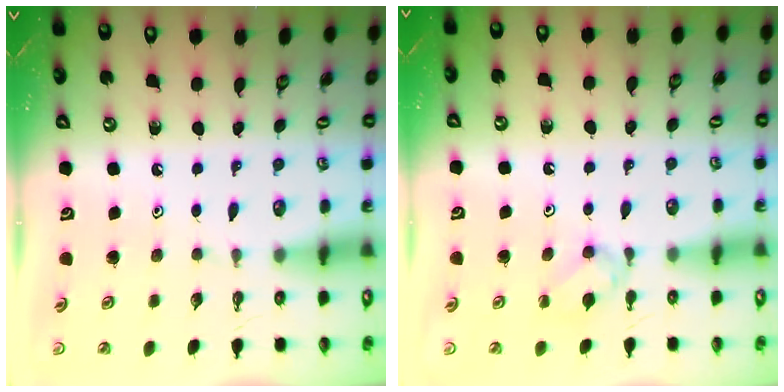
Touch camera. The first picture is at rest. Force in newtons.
{"total": 3.1, "press": 3.0, "slide": 0.7}